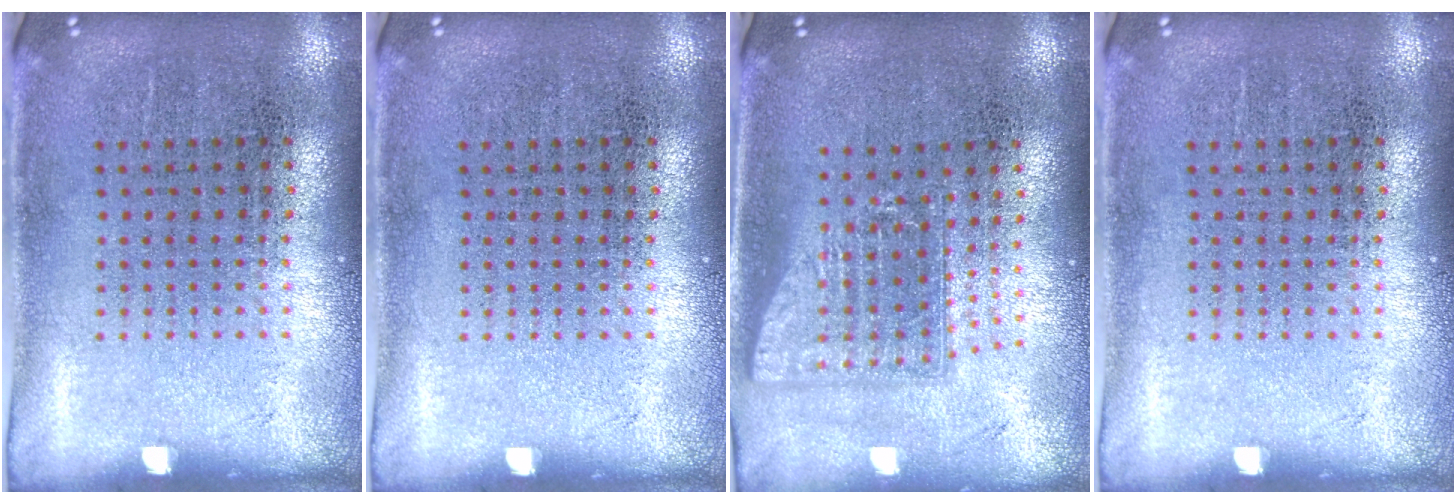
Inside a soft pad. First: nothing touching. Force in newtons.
{"total": 0.0}
{"total": 1.6, "press": 1.2, "slide": 1.0}
{"total": 0.0}